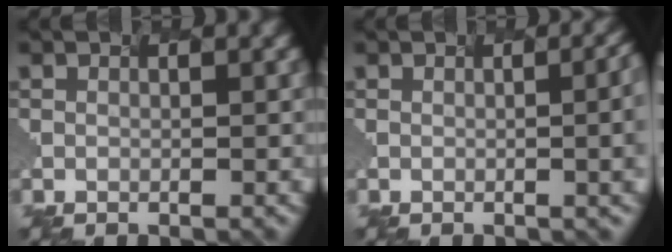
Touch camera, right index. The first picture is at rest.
{"total": 7.3, "force": [0.3, 3.6, 6.4], "torque": [-0.015, 0.027, 0.002]}